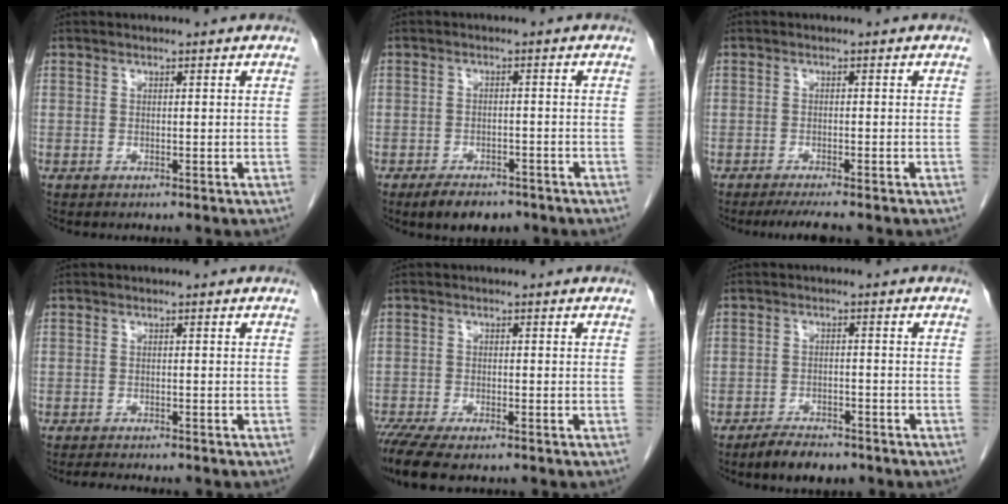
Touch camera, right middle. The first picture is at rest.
{"total": 5.4, "force": [-4.1, 2.5, 2.5], "torque": [-0.042, -0.004, -0.059]}
{"total": 3.8, "force": [-3.1, -0.1, 2.2], "torque": [-0.035, -0.009, -0.049]}
{"total": 4.6, "force": [-4.0, 0.8, 2.0], "torque": [-0.028, -0.007, -0.053]}
{"total": 7.8, "force": [-6.1, 1.8, 4.4], "torque": [-0.075, -0.014, -0.100]}
{"total": 4.7, "force": [-3.9, 1.7, 2.1], "torque": [-0.040, -0.003, -0.061]}